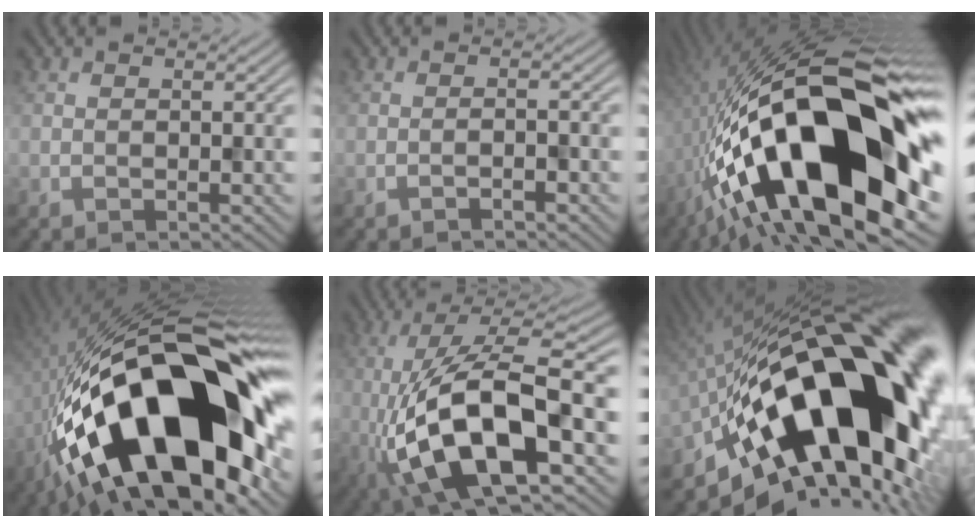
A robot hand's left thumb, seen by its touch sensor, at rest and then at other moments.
{"total": 1.1, "force": [-0.9, -0.1, 0.7], "torque": [-0.009, 0.005, -0.020]}
{"total": 23.3, "force": [-4.5, 9.3, 20.9], "torque": [-0.399, 0.011, -0.085]}
{"total": 23.3, "force": [-6.3, 10.5, 19.8], "torque": [-0.364, -0.004, -0.106]}
{"total": 15.9, "force": [-5.1, 5.4, 14.1], "torque": [-0.259, 0.006, -0.096]}
{"total": 22.2, "force": [-4.2, 10.9, 18.9], "torque": [-0.318, -0.003, -0.081]}